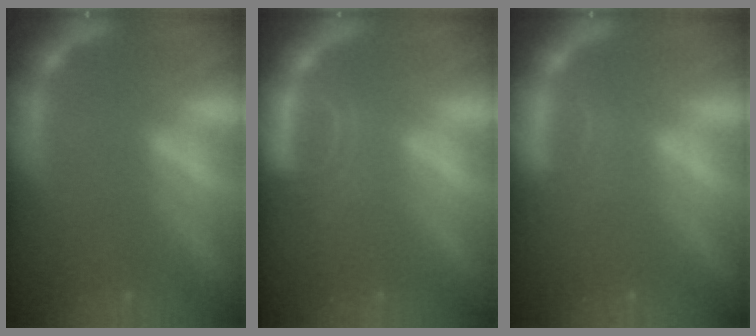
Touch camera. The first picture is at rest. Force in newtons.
{"total": 2.9}
{"total": 1.4}